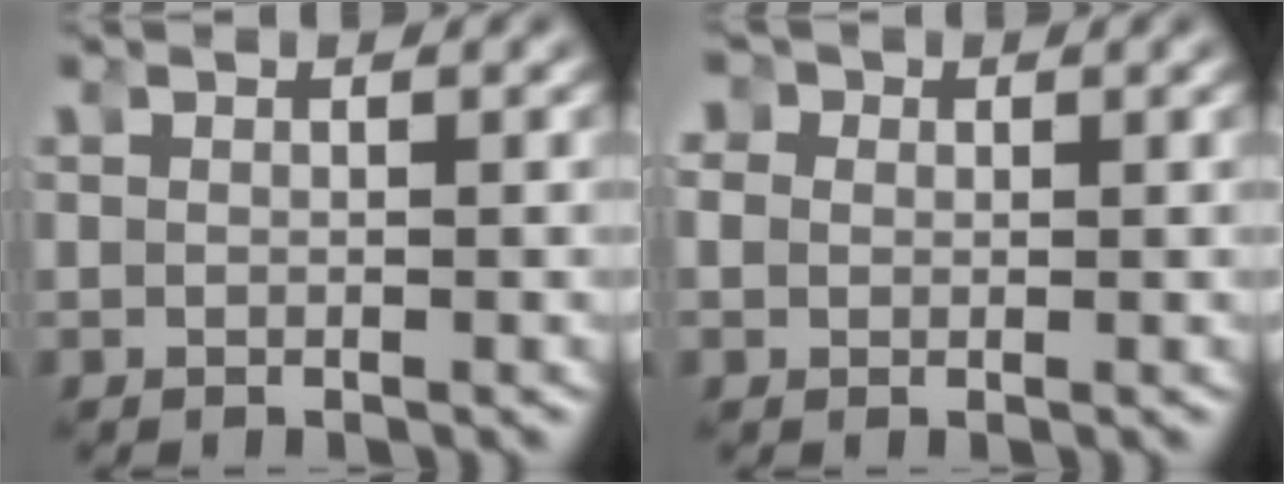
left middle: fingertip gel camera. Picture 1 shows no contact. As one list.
[{"total": 3.2, "force": [0.5, 3.0, 1.1], "torque": [-0.040, -0.003, 0.004]}]